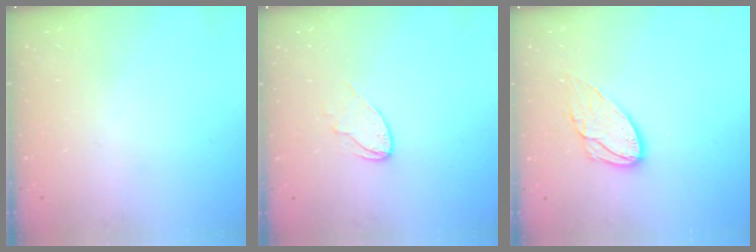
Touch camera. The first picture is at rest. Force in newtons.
{"total": 6.3, "press": 6.3, "slide": 0.6}
{"total": 10.2, "press": 10.2, "slide": 0.9}